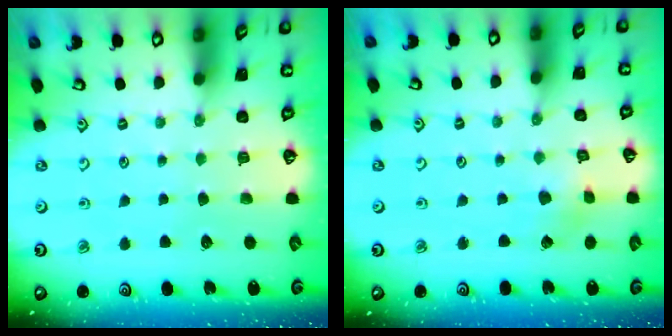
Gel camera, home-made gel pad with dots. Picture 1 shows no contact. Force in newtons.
{"total": 2.6, "press": 2.6, "slide": 0.2}